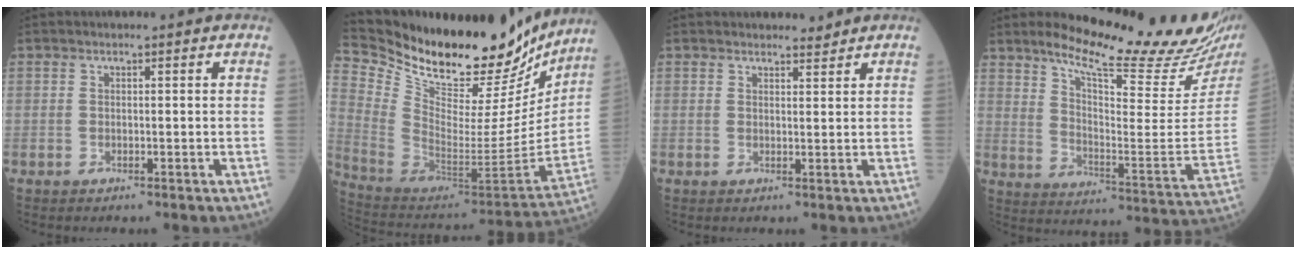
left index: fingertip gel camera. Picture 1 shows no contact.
{"total": 30.1, "force": [26.0, 7.1, 13.4], "torque": [-0.234, -0.062, 0.388]}
{"total": 1.7, "force": [1.7, 0.3, -0.1], "torque": [-0.003, -0.006, 0.025]}
{"total": 21.6, "force": [19.0, 1.2, 10.2], "torque": [-0.162, -0.085, 0.257]}